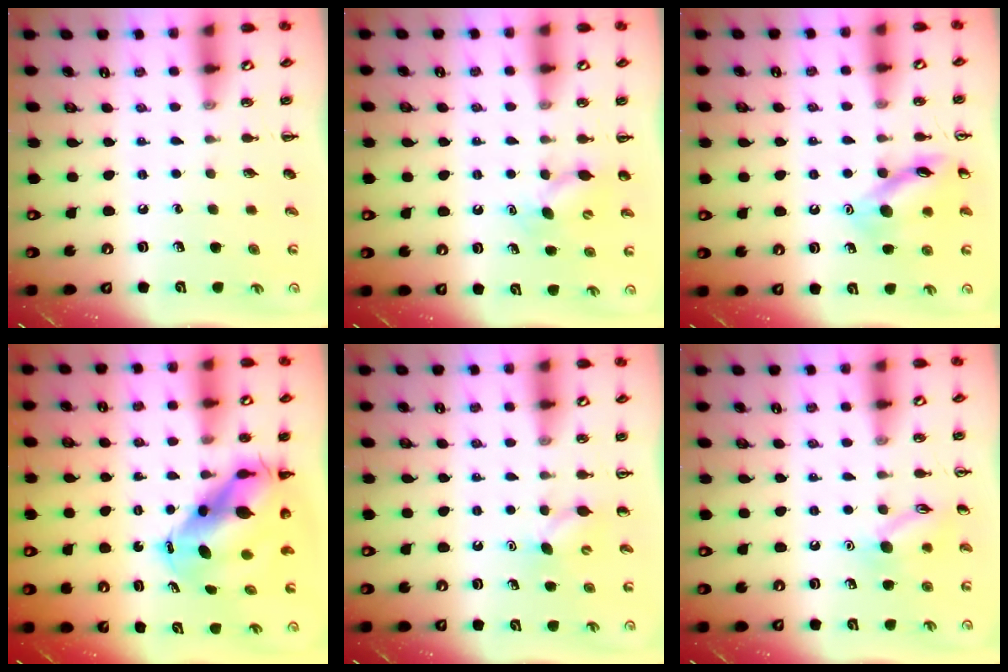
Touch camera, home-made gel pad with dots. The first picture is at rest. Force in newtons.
{"total": 7.4, "press": 7.2, "slide": 1.5}
{"total": 12.3, "press": 12.3, "slide": 1.0}
{"total": 9.6, "press": 9.3, "slide": 2.4}
{"total": 4.1, "press": 3.9, "slide": 1.3}
{"total": 10.3, "press": 10.3, "slide": 0.6}